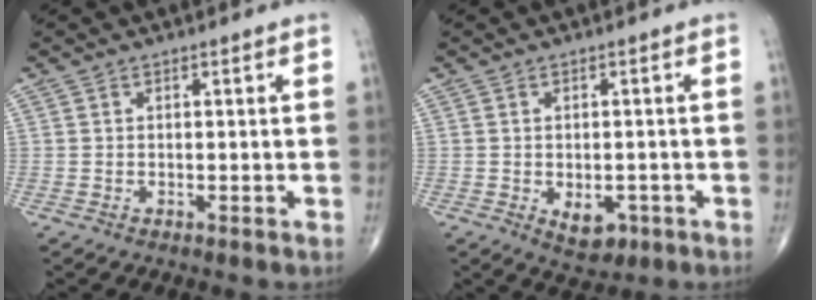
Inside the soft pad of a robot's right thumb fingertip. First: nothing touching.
{"total": 5.2, "force": [-1.7, 3.2, 3.6], "torque": [-0.037, 0.003, -0.013]}